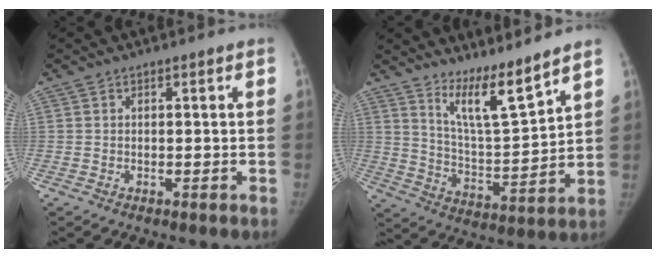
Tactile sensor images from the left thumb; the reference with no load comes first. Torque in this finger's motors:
{"motor_torque": [0.16, 0.01, 1.08, -1.15, 0.06]}